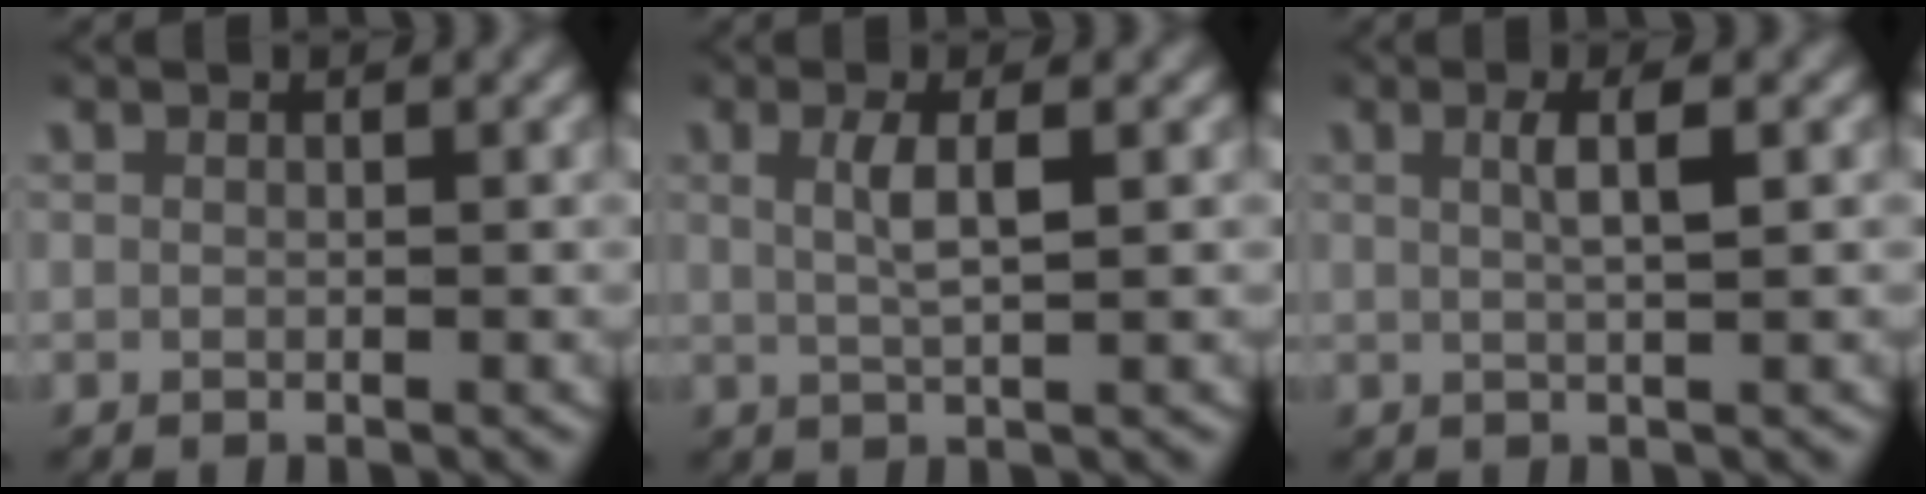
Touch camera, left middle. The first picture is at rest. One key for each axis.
{"total": 2.3, "fx": 0.6, "fy": 0.2, "fz": 2.2, "tx": -0.043, "ty": -0.003, "tz": 0.014}
{"total": 2.2, "fx": 0.6, "fy": 0.1, "fz": 2.1, "tx": -0.036, "ty": 0.003, "tz": 0.009}